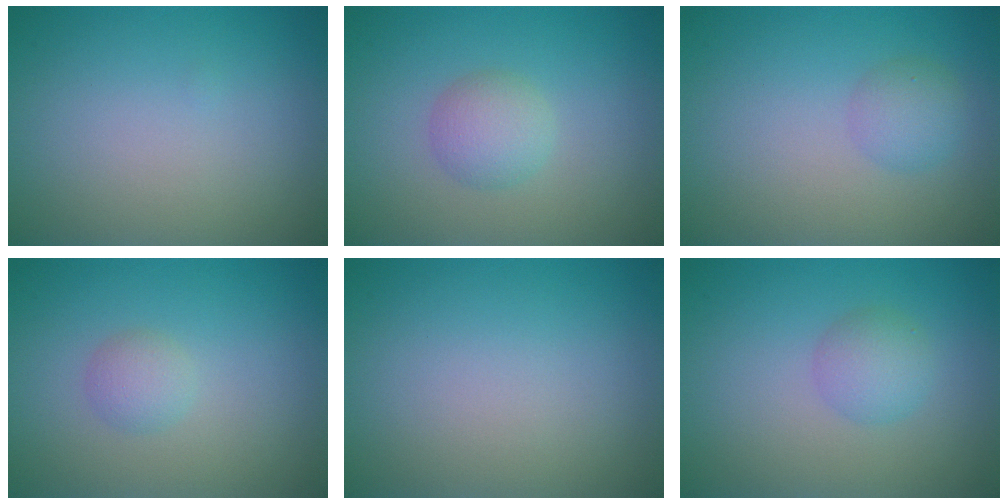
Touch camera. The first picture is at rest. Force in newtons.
{"total": 2.4, "press": 2.4, "slide": 0.1}
{"total": 1.9, "press": 1.9, "slide": 0.0}
{"total": 1.5, "press": 1.5, "slide": 0.0}
{"total": 0.0}
{"total": 2.2, "press": 2.2, "slide": 0.1}